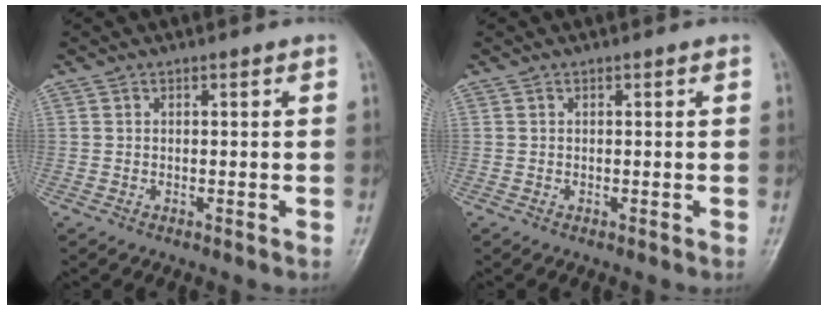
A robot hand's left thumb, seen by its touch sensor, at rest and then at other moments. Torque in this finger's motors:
{"motor_torque": [0.00, 0.00, -0.07, 0.06, 0.00]}